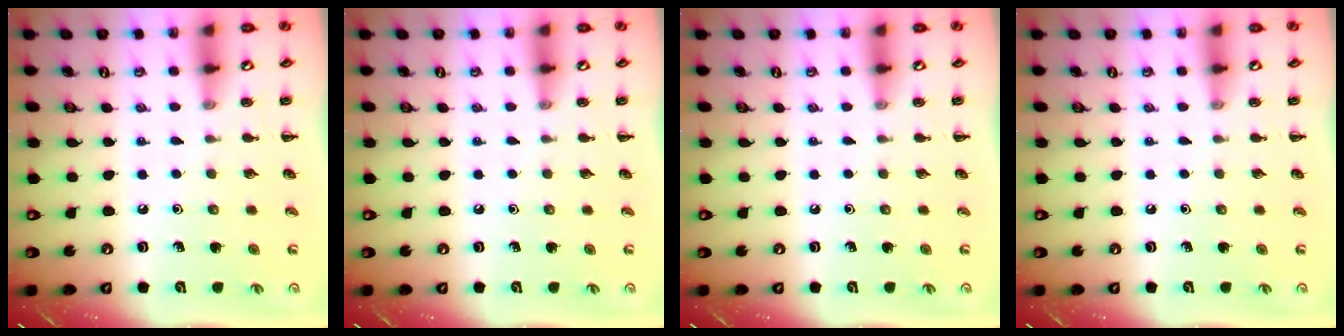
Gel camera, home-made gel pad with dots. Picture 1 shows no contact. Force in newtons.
{"total": 0.0}
{"total": 0.0}
{"total": 0.0}